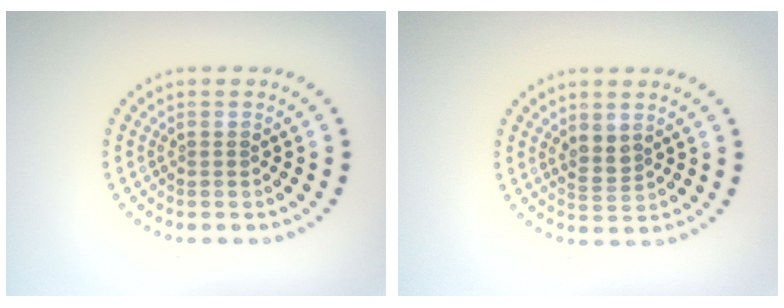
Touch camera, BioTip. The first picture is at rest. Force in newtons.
{"total": 1.7, "press": 1.5, "slide": 0.8}